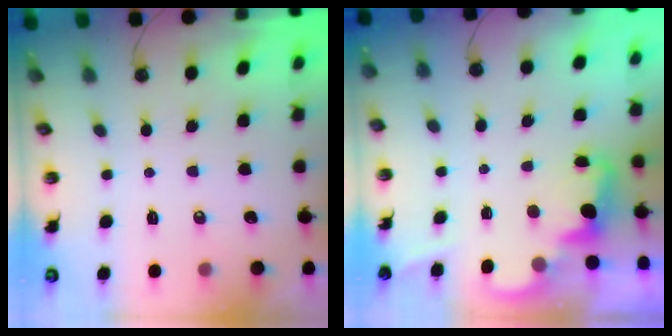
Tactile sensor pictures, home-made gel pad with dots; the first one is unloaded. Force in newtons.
{"total": 2.3, "press": 2.3, "slide": 0.5}